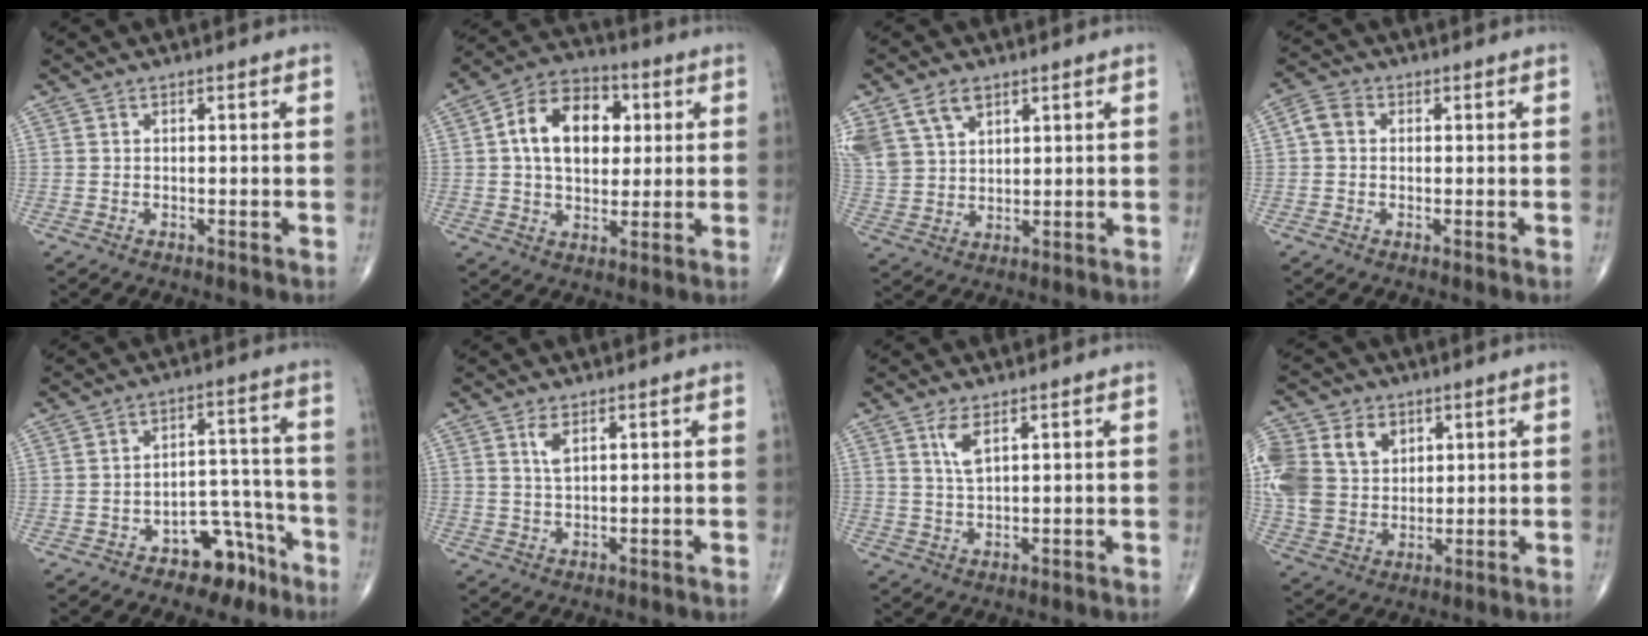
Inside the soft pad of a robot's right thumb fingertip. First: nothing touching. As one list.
[{"total": 14.6, "force": [2.8, 9.8, 10.5], "torque": [-0.145, 0.012, 0.039]}, {"total": 10.9, "force": [6.0, 7.0, 5.9], "torque": [-0.121, -0.006, 0.129]}, {"total": 3.3, "force": [0.4, 2.6, 2.0], "torque": [-0.038, 0.011, 0.001]}, {"total": 8.6, "force": [-5.6, 5.2, 4.0], "torque": [-0.016, 0.068, -0.082]}, {"total": 2.6, "force": [1.3, 0.7, 2.1], "torque": [-0.047, -0.005, 0.032]}, {"total": 3.7, "force": [1.9, 1.1, 3.0], "torque": [-0.063, -0.009, 0.044]}, {"total": 18.5, "force": [5.3, 14.3, 10.5], "torque": [-0.241, 0.015, 0.109]}]